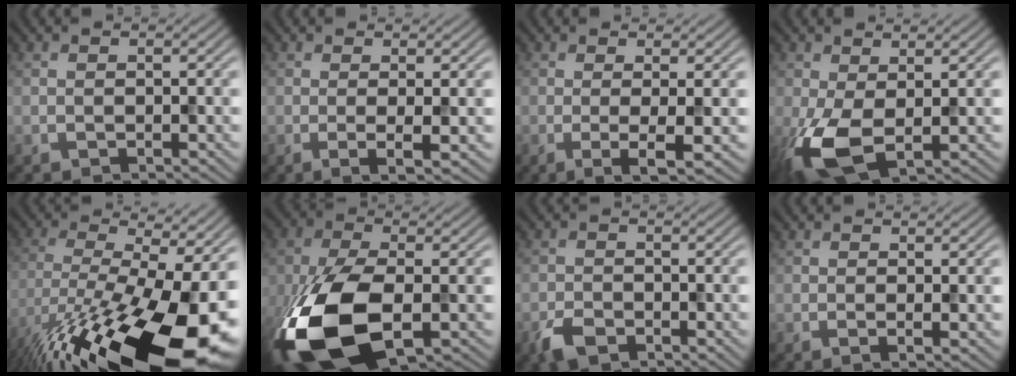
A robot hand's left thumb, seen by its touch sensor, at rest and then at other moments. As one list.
[{"total": 2.8, "force": [0.2, 0.5, 2.8], "torque": [-0.047, -0.001, 0.004]}, {"total": 3.7, "force": [0.0, 0.6, 3.6], "torque": [-0.062, -0.001, 0.001]}, {"total": 7.3, "force": [-1.1, 3.9, 6.1], "torque": [-0.147, -0.010, -0.021]}, {"total": 20.1, "force": [-10.0, 7.1, 15.9], "torque": [-0.293, -0.033, -0.155]}, {"total": 15.8, "force": [-5.1, 8.5, 12.3], "torque": [-0.302, -0.044, -0.081]}, {"total": 2.8, "force": [-2.1, 1.3, 1.3], "torque": [-0.029, -0.007, -0.041]}, {"total": 1.1, "force": [0.1, 0.2, 1.0], "torque": [-0.021, 0.001, -0.002]}]